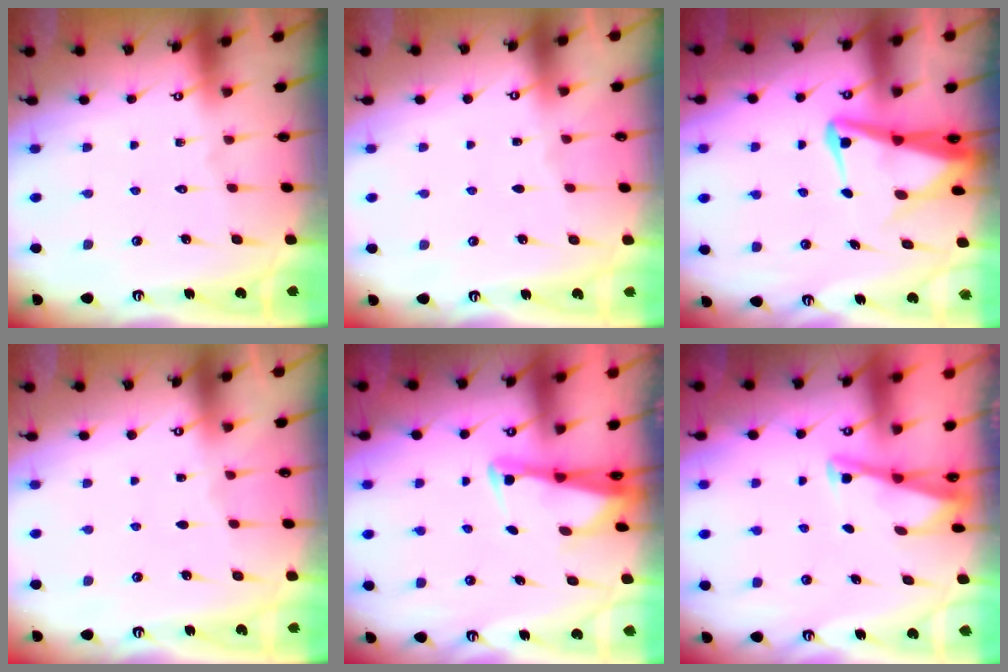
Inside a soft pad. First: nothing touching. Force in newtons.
{"total": 0.0}
{"total": 5.8, "press": 5.8, "slide": 0.5}
{"total": 0.0}
{"total": 2.4, "press": 2.3, "slide": 0.5}
{"total": 3.0, "press": 3.0, "slide": 0.3}